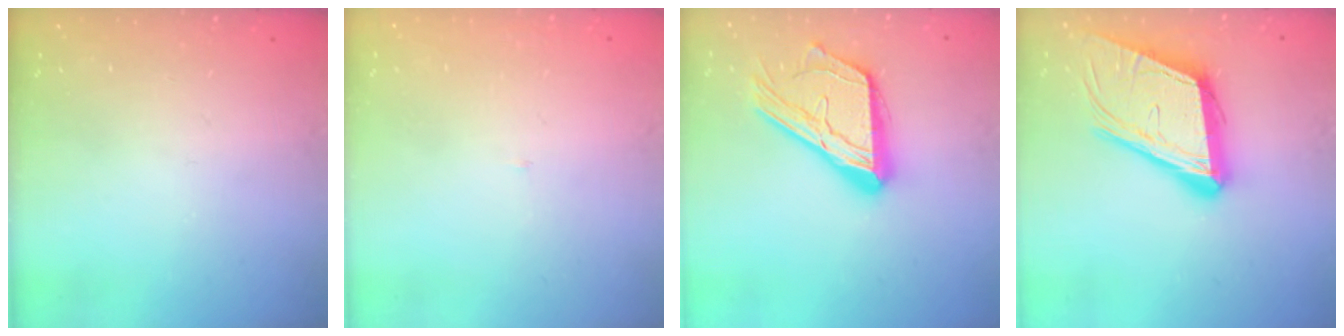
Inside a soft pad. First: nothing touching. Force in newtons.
{"total": 2.1, "press": 2.1, "slide": 0.1}
{"total": 20.1, "press": 20.1, "slide": 1.7}
{"total": 18.6, "press": 18.2, "slide": 3.8}